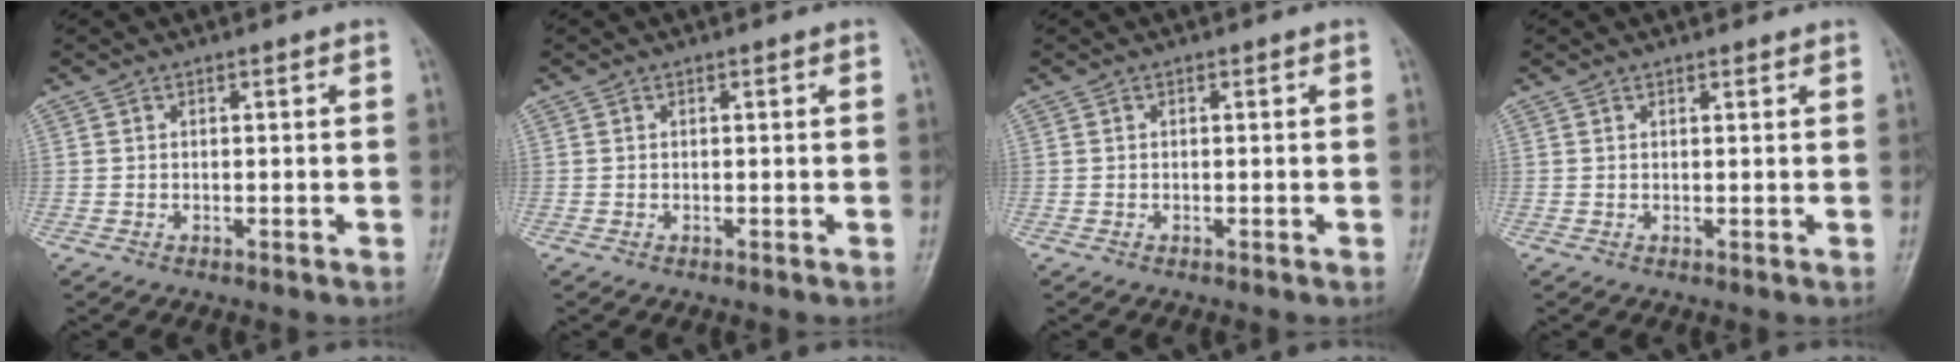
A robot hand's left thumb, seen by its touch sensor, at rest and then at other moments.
{"total": 0.0}
{"total": 0.0}
{"total": 1.6, "force": [1.4, 0.5, 0.7], "torque": [-0.005, -0.003, 0.019]}